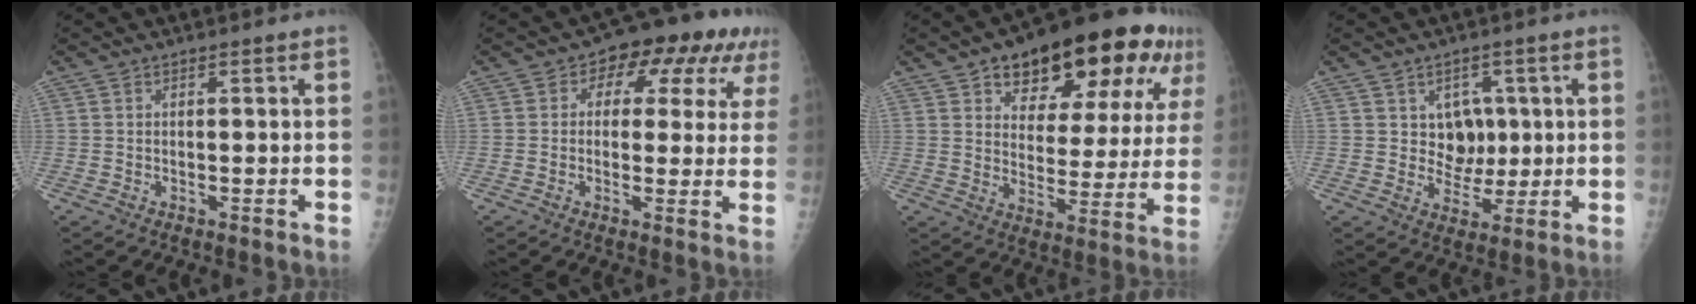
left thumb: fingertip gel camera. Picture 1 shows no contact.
{"total": 12.2, "force": [4.8, 7.7, 8.1], "torque": [-0.045, 0.014, 0.054]}
{"total": 23.0, "force": [12.9, 10.7, 15.8], "torque": [-0.179, -0.013, 0.187]}
{"total": 6.3, "force": [1.6, 5.3, 3.0], "torque": [-0.008, -0.009, 0.031]}